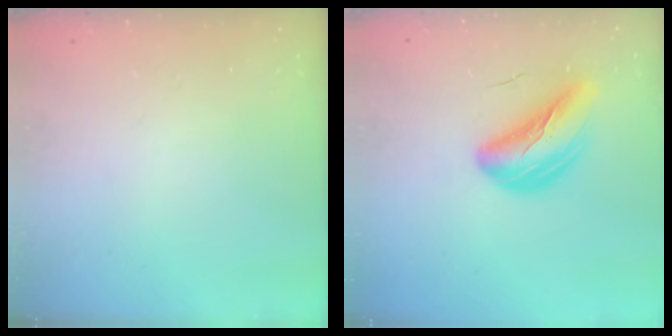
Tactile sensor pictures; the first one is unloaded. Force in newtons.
{"total": 9.8, "press": 9.5, "slide": 2.6}